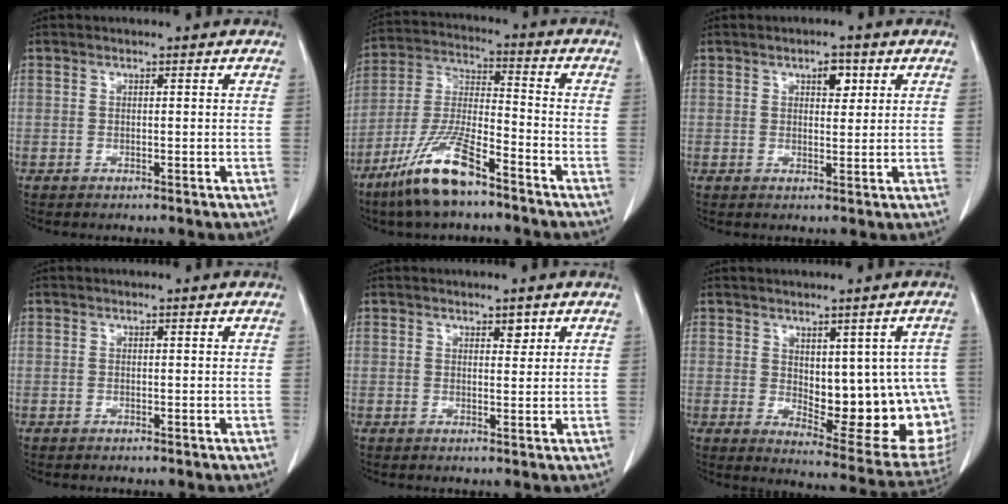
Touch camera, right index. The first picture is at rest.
{"total": 12.9, "force": [-8.7, 2.3, 9.2], "torque": [-0.199, -0.024, -0.169]}
{"total": 2.9, "force": [1.4, 1.4, 2.1], "torque": [-0.030, 0.001, 0.021]}
{"total": 0.0}
{"total": 1.5, "force": [1.0, 0.7, 0.9], "torque": [-0.009, -0.004, 0.013]}
{"total": 16.7, "force": [-0.5, 6.8, 15.2], "torque": [-0.141, 0.001, 0.019]}